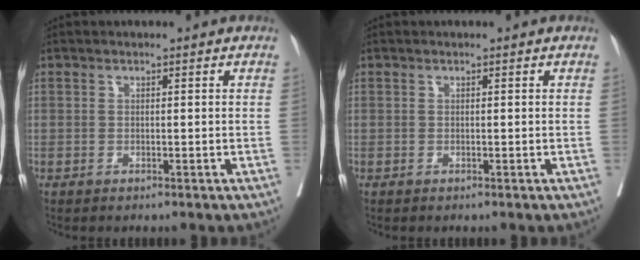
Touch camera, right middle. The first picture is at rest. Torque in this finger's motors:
{"motor_torque": [0.20, -0.19, -0.01, 0.00]}